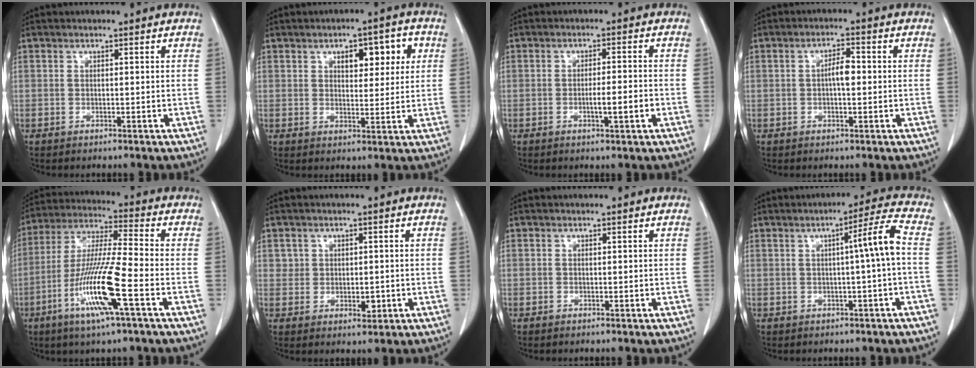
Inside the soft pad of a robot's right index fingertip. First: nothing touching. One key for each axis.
{"total": 6.7, "fx": 2.6, "fy": 2.9, "fz": 5.4, "tx": -0.068, "ty": 0.012, "tz": 0.038}
{"total": 3.9, "fx": -1.3, "fy": 0.1, "fz": 3.7, "tx": -0.060, "ty": -0.003, "tz": -0.019}
{"total": 3.0, "fx": -0.1, "fy": 0.9, "fz": 2.9, "tx": -0.050, "ty": 0.007, "tz": -0.002}
{"total": 14.1, "fx": -5.4, "fy": 0.0, "fz": 13.0, "tx": -0.265, "ty": -0.015, "tz": -0.107}
{"total": 3.1, "fx": 0.1, "fy": 2.6, "fz": 1.7, "tx": -0.018, "ty": -0.001, "tz": 0.004}
{"total": 0.0}
{"total": 5.4, "fx": -0.1, "fy": -1.0, "fz": 5.3, "tx": -0.077, "ty": 0.011, "tz": 0.000}